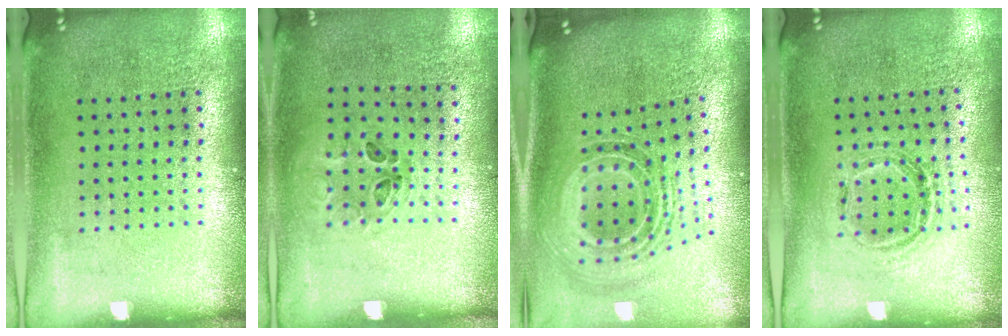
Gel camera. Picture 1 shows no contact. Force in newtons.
{"total": 1.1, "press": 0.6, "slide": 0.9}
{"total": 1.7, "press": 1.3, "slide": 1.1}
{"total": 1.0, "press": 1.0, "slide": 0.2}